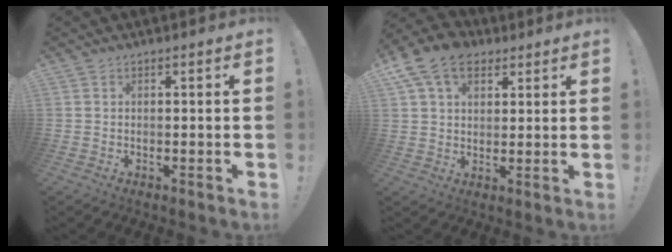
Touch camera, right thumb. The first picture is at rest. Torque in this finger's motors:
{"motor_torque": [0.97, 2.08, 0.29, -0.25, 0.14]}